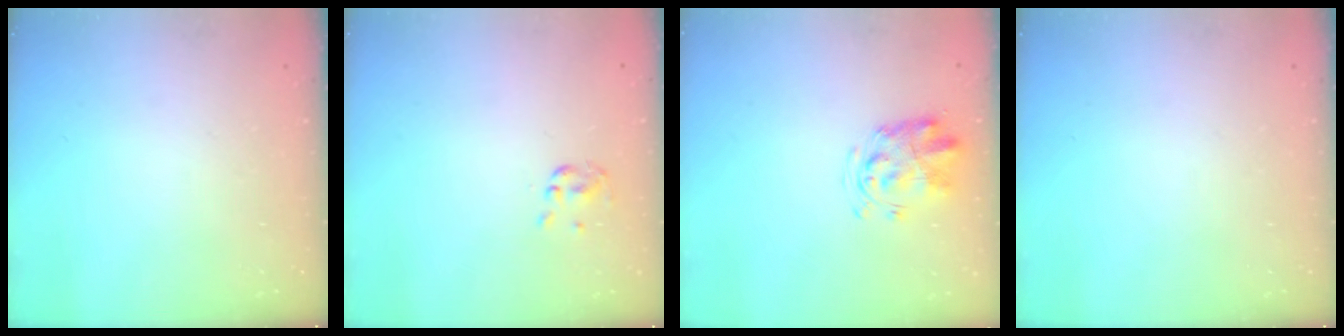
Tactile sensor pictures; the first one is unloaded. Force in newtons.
{"total": 2.0, "press": 1.9, "slide": 0.5}
{"total": 3.0, "press": 3.0, "slide": 0.6}
{"total": 0.0}